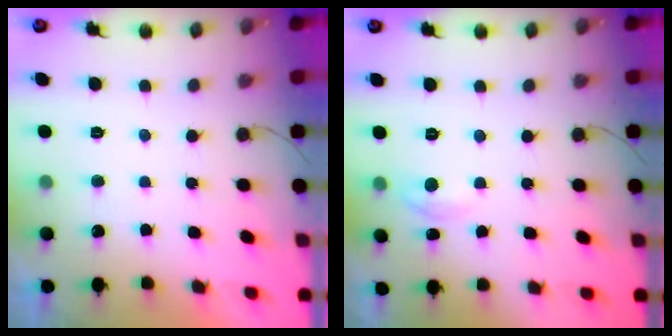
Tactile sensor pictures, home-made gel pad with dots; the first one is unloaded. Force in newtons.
{"total": 4.5, "press": 4.5, "slide": 0.6}